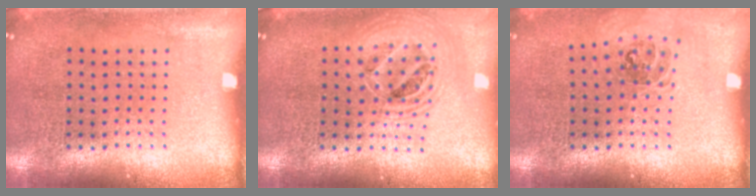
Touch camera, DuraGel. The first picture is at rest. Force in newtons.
{"total": 2.0, "press": 1.6, "slide": 1.2}
{"total": 0.9, "press": 0.8, "slide": 0.3}